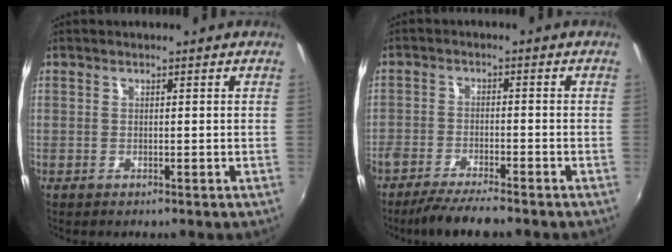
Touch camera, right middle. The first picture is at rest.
{"total": 8.2, "force": [-7.1, 0.8, 4.0], "torque": [-0.096, -0.019, -0.123]}